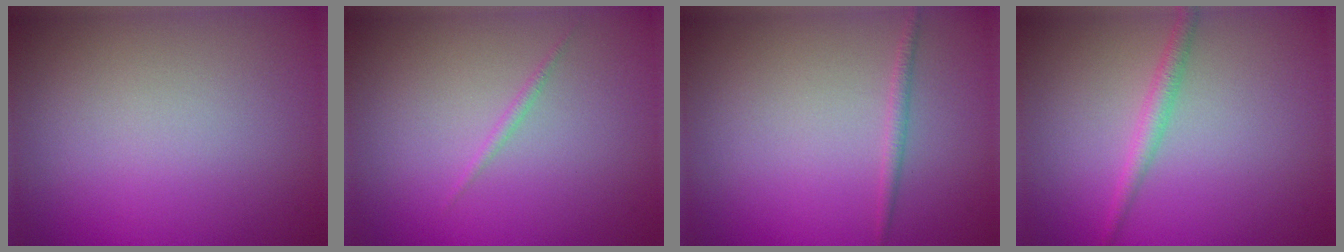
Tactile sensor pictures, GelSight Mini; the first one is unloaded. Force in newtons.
{"total": 0.6, "press": 0.6, "slide": 0.0}
{"total": 0.9, "press": 0.9, "slide": 0.0}
{"total": 1.7, "press": 1.7, "slide": 0.0}